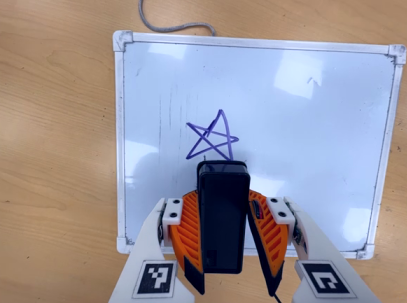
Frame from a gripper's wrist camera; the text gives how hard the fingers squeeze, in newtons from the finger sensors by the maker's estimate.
{"total": 6.2, "left": 4.7, "right": 7.6}